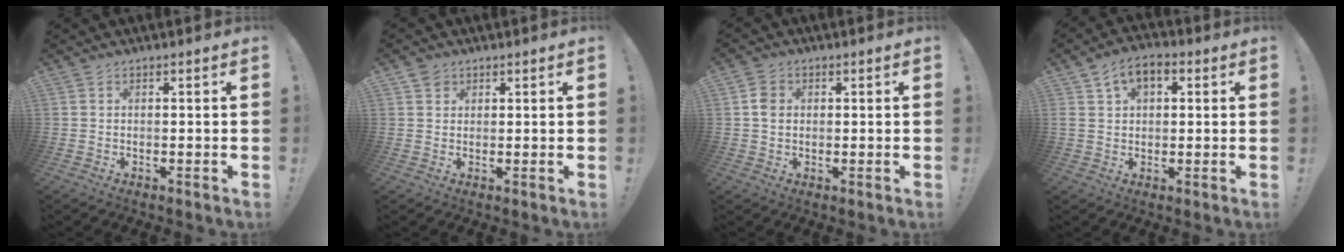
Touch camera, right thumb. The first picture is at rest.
{"total": 2.6, "force": [1.7, 1.9, 0.3], "torque": [0.002, -0.004, 0.029]}
{"total": 4.2, "force": [0.5, 3.5, 2.3], "torque": [-0.030, 0.004, 0.010]}
{"total": 7.6, "force": [2.6, 5.0, 5.2], "torque": [-0.079, 0.000, 0.051]}